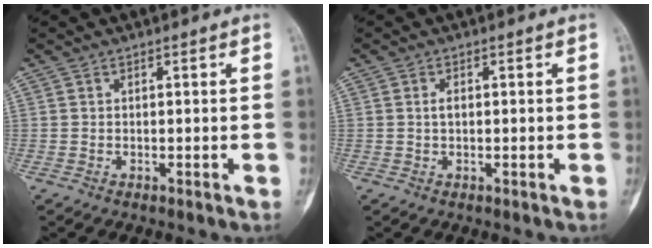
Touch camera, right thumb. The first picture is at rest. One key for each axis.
{"total": 1.2, "fx": 0.1, "fy": 0.7, "fz": 1.0, "tx": -0.016, "ty": 0.001, "tz": 0.002}